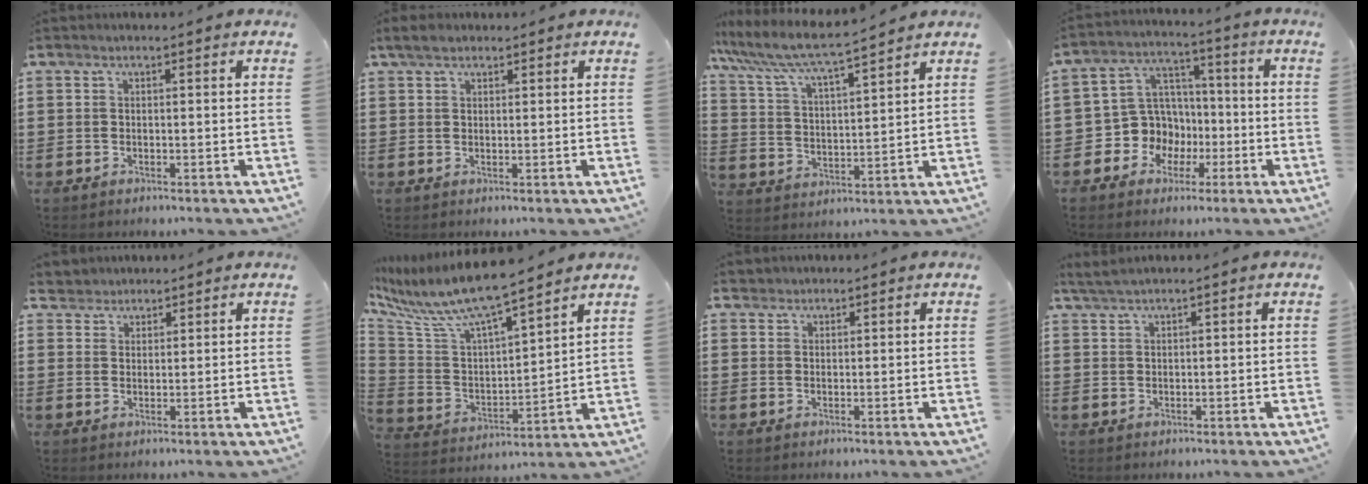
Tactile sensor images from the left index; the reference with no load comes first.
{"total": 2.2, "force": [1.6, 1.0, 1.1], "torque": [-0.026, 0.008, 0.030]}
{"total": 6.7, "force": [6.1, -0.1, 2.6], "torque": [-0.078, -0.038, 0.100]}
{"total": 8.8, "force": [-1.9, 8.4, 1.9], "torque": [-0.089, 0.002, -0.034]}
{"total": 2.5, "force": [2.2, 1.1, -0.4], "torque": [-0.002, 0.006, 0.044]}
{"total": 8.7, "force": [7.6, 0.8, 4.1], "torque": [-0.115, -0.052, 0.127]}
{"total": 1.5, "force": [1.3, 0.7, -0.1], "torque": [-0.003, 0.005, 0.027]}
{"total": 1.8, "force": [1.5, -0.1, 1.0], "torque": [-0.020, 0.000, 0.030]}